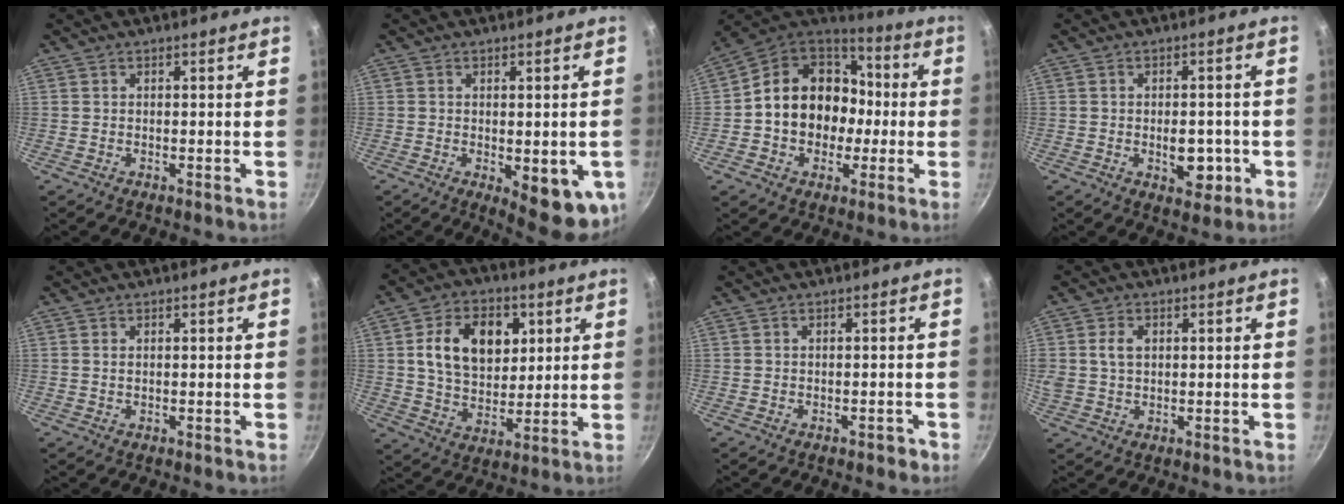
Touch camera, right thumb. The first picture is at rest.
{"total": 11.7, "force": [-2.7, 4.3, 10.5], "torque": [-0.103, -0.014, -0.025]}
{"total": 18.0, "force": [-0.8, 15.0, 10.0], "torque": [-0.131, 0.045, -0.016]}
{"total": 6.8, "force": [-1.5, 4.0, 5.2], "torque": [-0.040, 0.003, -0.016]}
{"total": 0.5, "force": [0.1, 0.3, 0.4], "torque": [-0.007, 0.001, 0.003]}
{"total": 15.0, "force": [4.0, 10.5, 9.9], "torque": [-0.131, -0.007, 0.064]}
{"total": 1.3, "force": [-0.8, 0.8, 0.7], "torque": [0.002, 0.018, 0.001]}
{"total": 4.8, "force": [1.0, 3.5, 3.1], "torque": [-0.052, 0.004, 0.018]}